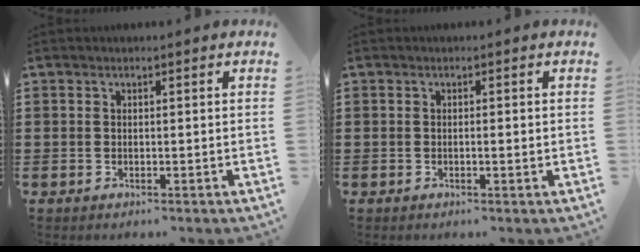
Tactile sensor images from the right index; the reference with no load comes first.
{"total": 0.7, "force": [-0.1, 0.1, 0.6], "torque": [-0.011, -0.002, -0.001]}